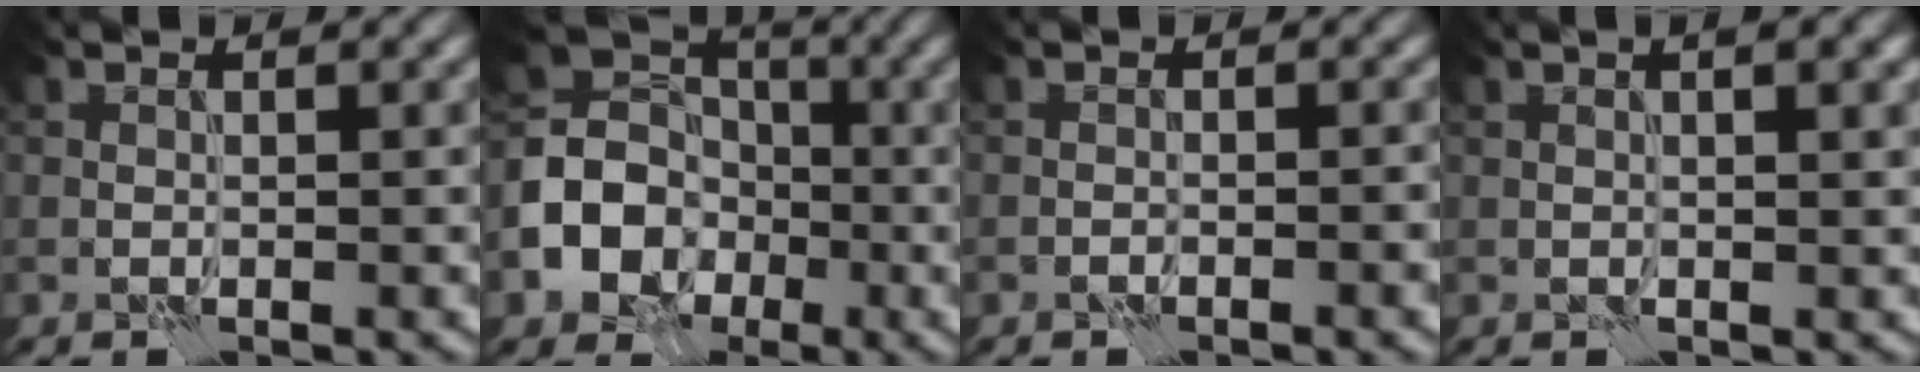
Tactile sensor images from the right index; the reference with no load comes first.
{"total": 7.8, "force": [-2.2, 6.5, 3.6], "torque": [-0.068, -0.004, -0.052]}
{"total": 1.0, "force": [-0.8, 0.2, 0.6], "torque": [-0.004, 0.007, -0.015]}
{"total": 4.0, "force": [1.9, 1.5, 3.1], "torque": [-0.026, 0.012, 0.005]}